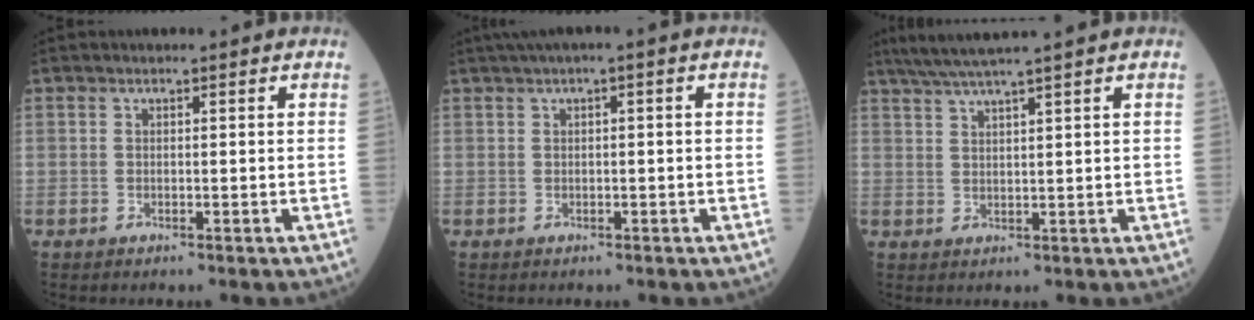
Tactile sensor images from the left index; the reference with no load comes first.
{"total": 2.1, "force": [0.7, 0.1, 2.0], "torque": [-0.038, 0.017, 0.015]}
{"total": 7.3, "force": [6.0, -1.2, 4.0], "torque": [-0.066, 0.023, 0.101]}